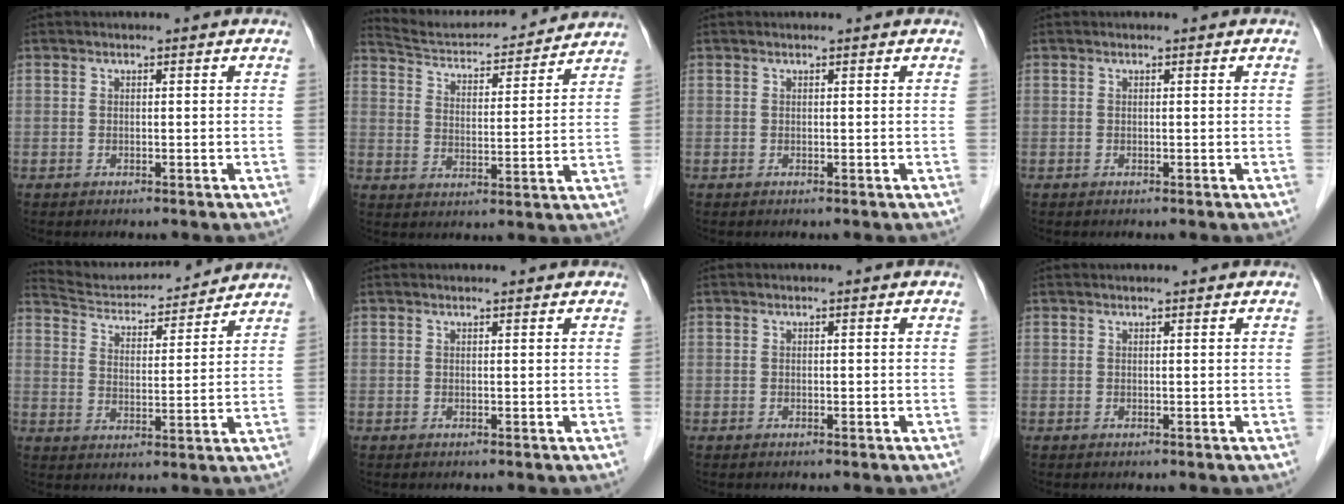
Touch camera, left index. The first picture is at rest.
{"total": 15.8, "force": [15.3, 2.3, 3.5], "torque": [-0.053, 0.010, 0.221]}
{"total": 0.6, "force": [0.6, 0.0, 0.1], "torque": [-0.004, 0.005, 0.005]}
{"total": 0.0}
{"total": 12.8, "force": [12.5, 1.8, 2.2], "torque": [-0.037, 0.011, 0.191]}
{"total": 1.8, "force": [1.7, 0.4, 0.6], "torque": [-0.014, 0.013, 0.017]}
{"total": 0.0}
{"total": 1.4, "force": [1.4, 0.1, 0.4], "torque": [-0.009, 0.014, 0.016]}